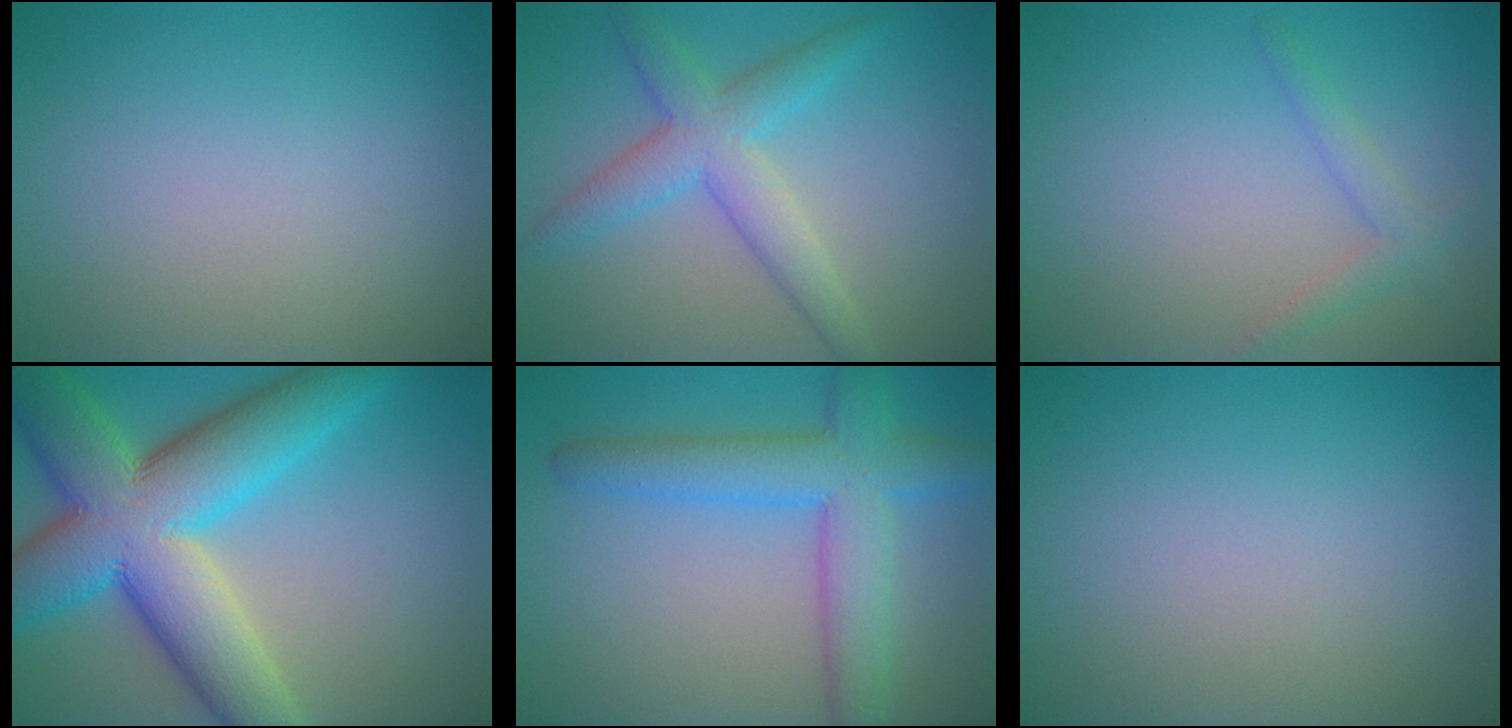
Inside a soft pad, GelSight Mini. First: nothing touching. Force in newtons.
{"total": 4.4, "press": 4.4, "slide": 0.0}
{"total": 1.8, "press": 1.8, "slide": 0.1}
{"total": 13.3, "press": 13.3, "slide": 0.4}
{"total": 6.4, "press": 6.4, "slide": 0.2}
{"total": 0.0}